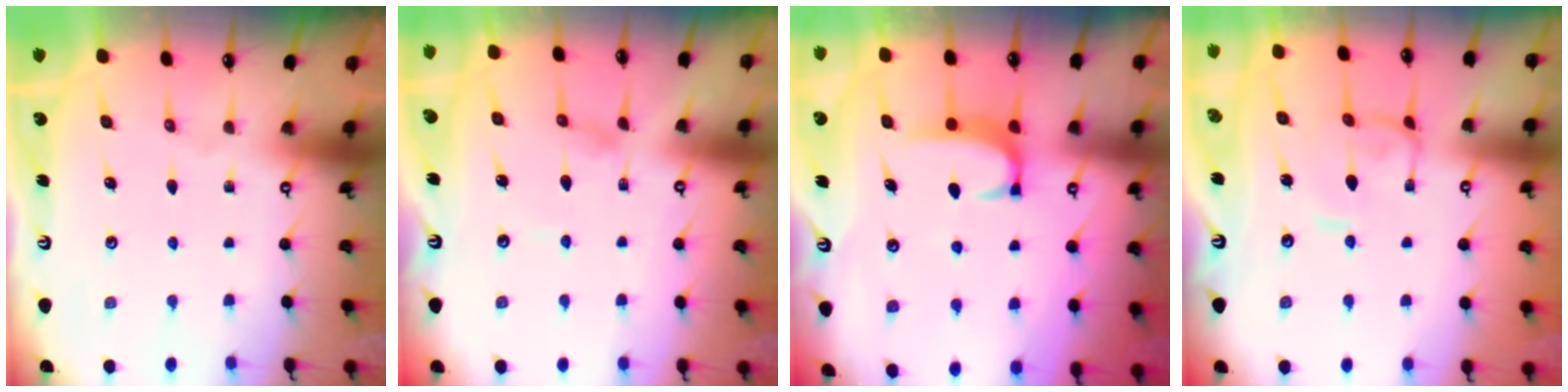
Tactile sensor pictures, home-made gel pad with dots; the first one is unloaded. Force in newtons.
{"total": 1.4, "press": 1.4, "slide": 0.2}
{"total": 1.9, "press": 1.8, "slide": 0.5}
{"total": 1.3, "press": 1.2, "slide": 0.5}